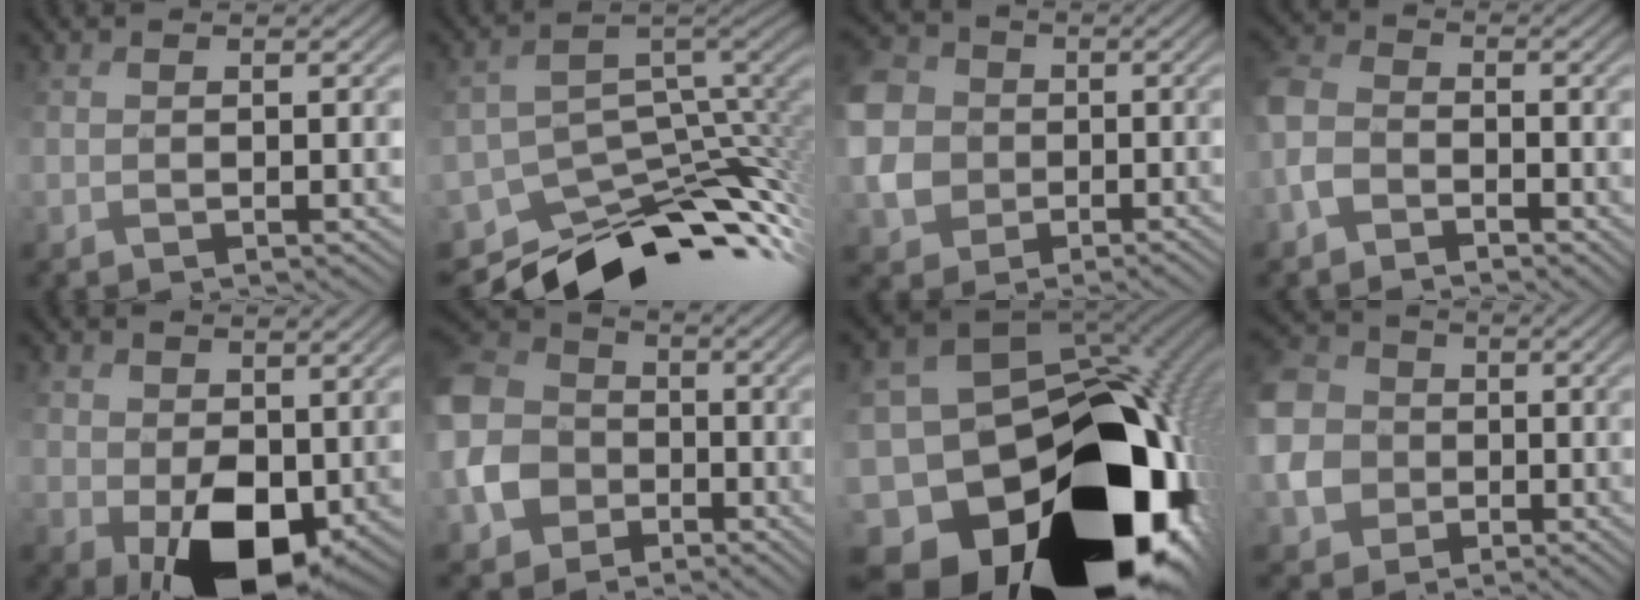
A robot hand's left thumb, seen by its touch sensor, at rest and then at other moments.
{"total": 10.2, "force": [-6.9, 4.7, 5.8], "torque": [-0.107, -0.012, -0.090]}
{"total": 8.2, "force": [-0.3, 7.4, 3.5], "torque": [-0.121, -0.011, -0.012]}
{"total": 3.4, "force": [-1.9, 2.4, 1.6], "torque": [-0.051, 0.009, -0.049]}
{"total": 10.2, "force": [0.4, 7.2, 7.3], "torque": [-0.153, -0.038, 0.025]}
{"total": 9.7, "force": [-2.6, 8.3, 4.3], "torque": [-0.156, -0.019, -0.057]}
{"total": 22.2, "force": [-11.8, 14.0, 12.6], "torque": [-0.203, -0.050, -0.140]}
{"total": 8.5, "force": [-0.8, 7.8, 3.4], "torque": [-0.124, -0.012, -0.026]}